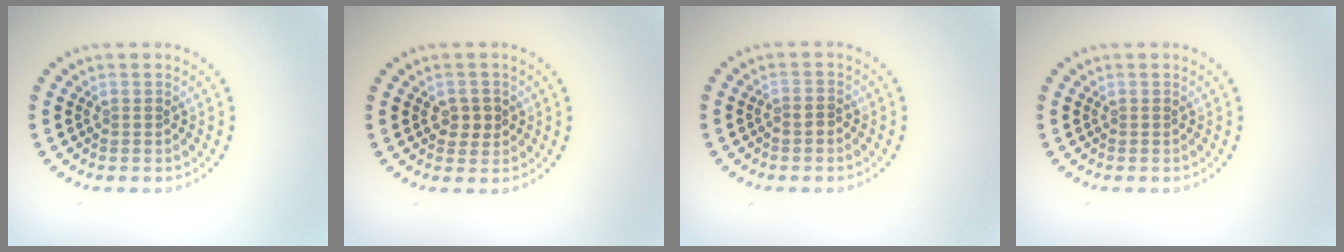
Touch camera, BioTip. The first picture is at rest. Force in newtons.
{"total": 1.7, "press": 1.7, "slide": 0.3}
{"total": 0.9, "press": 0.7, "slide": 0.6}
{"total": 0.0}